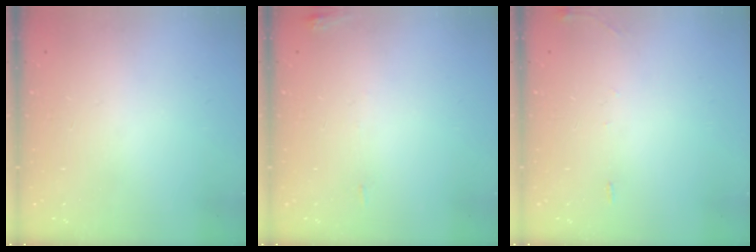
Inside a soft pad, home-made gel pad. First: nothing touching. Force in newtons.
{"total": 5.4, "press": 5.3, "slide": 1.0}
{"total": 5.8, "press": 5.7, "slide": 0.9}